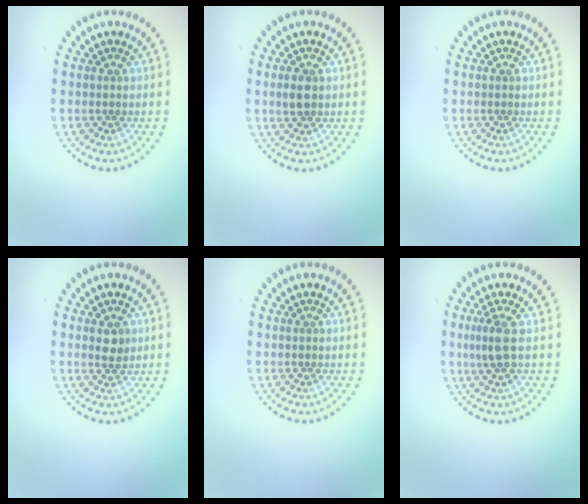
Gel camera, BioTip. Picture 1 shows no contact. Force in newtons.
{"total": 1.9, "press": 1.8, "slide": 0.2}
{"total": 0.0}
{"total": 1.6, "press": 1.6, "slide": 0.4}
{"total": 0.0}
{"total": 2.0, "press": 1.6, "slide": 1.1}